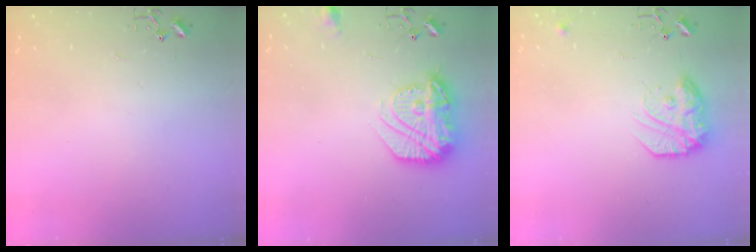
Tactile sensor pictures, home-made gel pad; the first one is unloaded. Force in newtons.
{"total": 18.4, "press": 18.3, "slide": 1.4}
{"total": 15.0, "press": 15.0, "slide": 1.2}